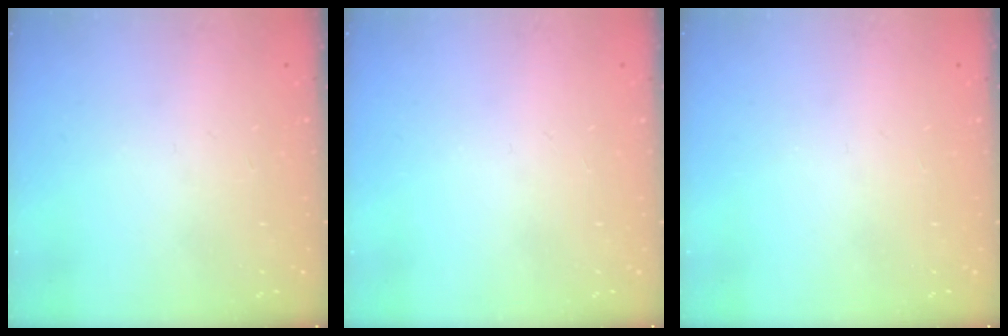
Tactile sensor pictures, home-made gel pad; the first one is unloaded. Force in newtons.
{"total": 0.0}
{"total": 0.0}